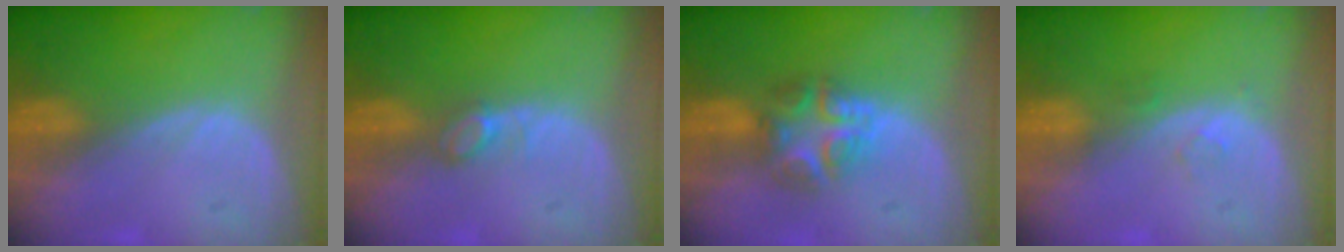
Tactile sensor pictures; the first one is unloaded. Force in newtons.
{"total": 2.2, "press": 2.2, "slide": 0.3}
{"total": 6.8, "press": 6.2, "slide": 2.9}
{"total": 1.4, "press": 1.4, "slide": 0.1}